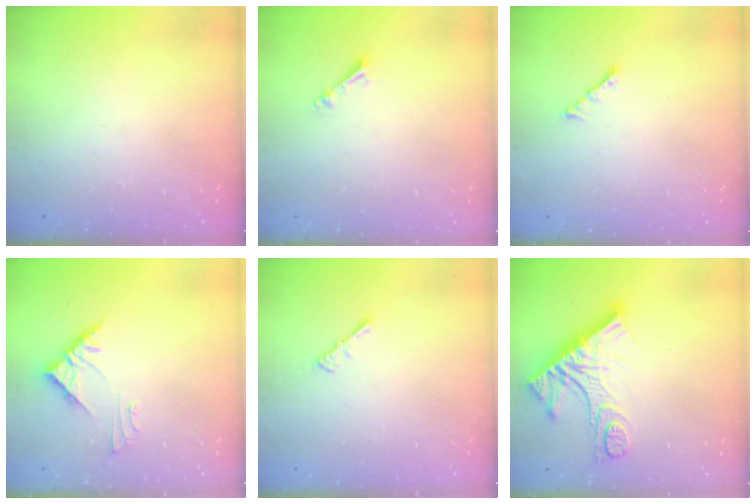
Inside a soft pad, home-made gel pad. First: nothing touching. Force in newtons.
{"total": 3.4, "press": 3.3, "slide": 0.2}
{"total": 2.3, "press": 2.2, "slide": 0.7}
{"total": 6.2, "press": 6.2, "slide": 0.1}
{"total": 2.2, "press": 2.1, "slide": 0.5}
{"total": 15.7, "press": 15.6, "slide": 1.6}